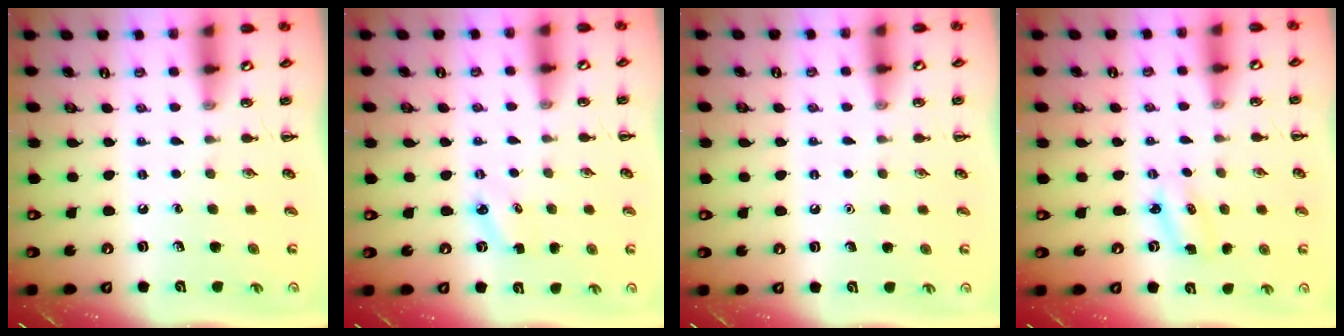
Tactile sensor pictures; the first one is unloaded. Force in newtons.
{"total": 3.2, "press": 3.0, "slide": 0.9}
{"total": 1.5, "press": 1.5, "slide": 0.1}
{"total": 2.5, "press": 2.5, "slide": 0.4}